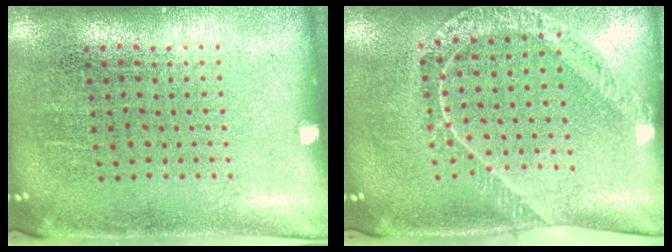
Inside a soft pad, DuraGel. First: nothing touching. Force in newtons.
{"total": 1.4, "press": 1.4, "slide": 0.2}